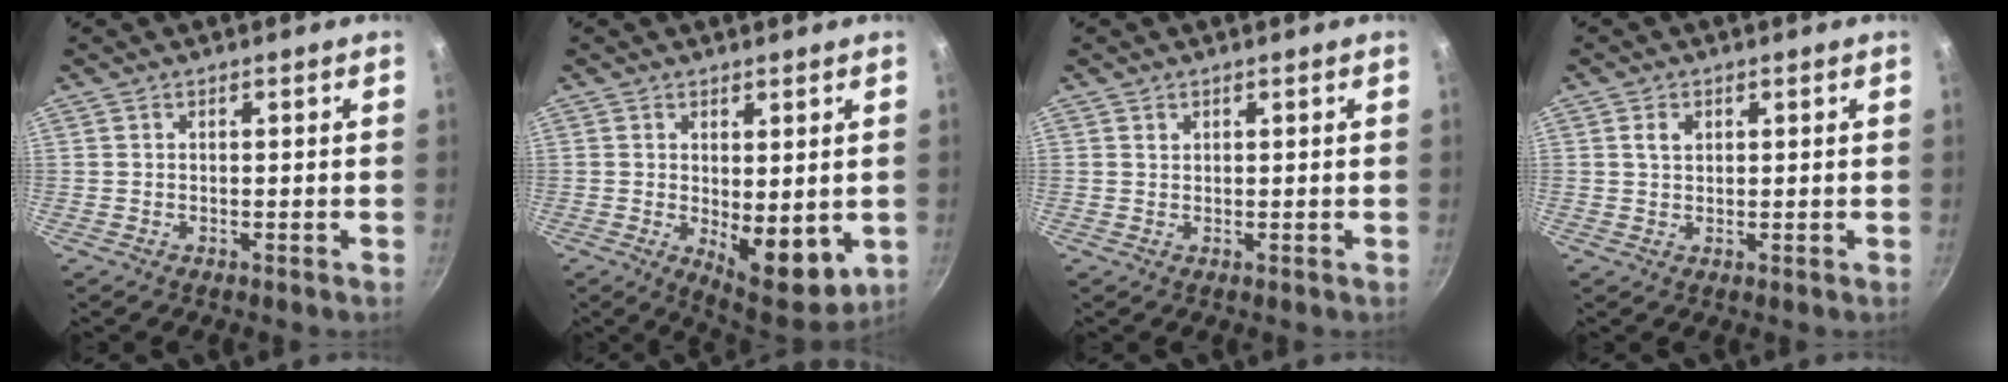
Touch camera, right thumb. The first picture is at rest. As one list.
[{"total": 10.2, "force": [-0.6, 4.9, 8.9], "torque": [-0.100, -0.021, 0.006]}, {"total": 0.7, "force": [0.4, 0.5, 0.2], "torque": [-0.004, -0.003, 0.009]}, {"total": 2.4, "force": [0.8, 1.7, 1.4], "torque": [-0.021, 0.000, 0.017]}]